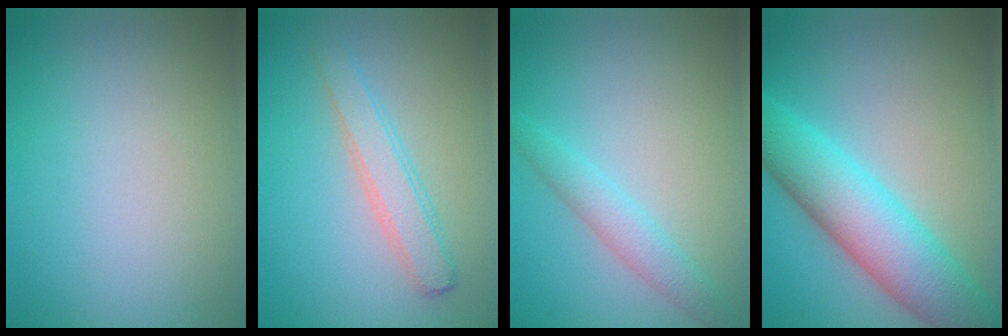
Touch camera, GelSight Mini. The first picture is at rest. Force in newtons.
{"total": 2.5, "press": 2.5, "slide": 0.1}
{"total": 2.2, "press": 2.2, "slide": 0.1}
{"total": 7.5, "press": 7.5, "slide": 0.2}